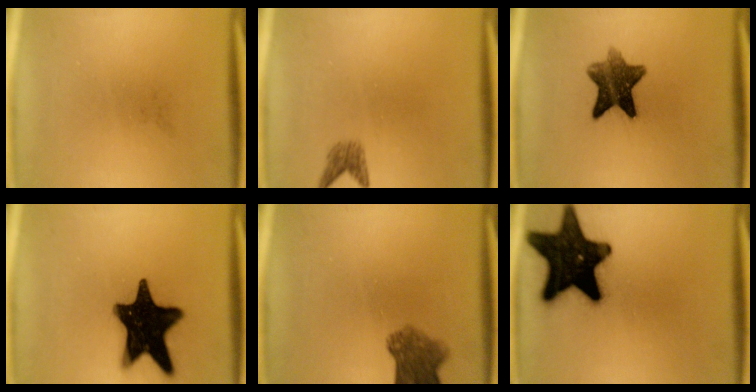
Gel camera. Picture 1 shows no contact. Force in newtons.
{"total": 1.8}
{"total": 8.7}
{"total": 19.7}
{"total": 6.2}
{"total": 19.7}